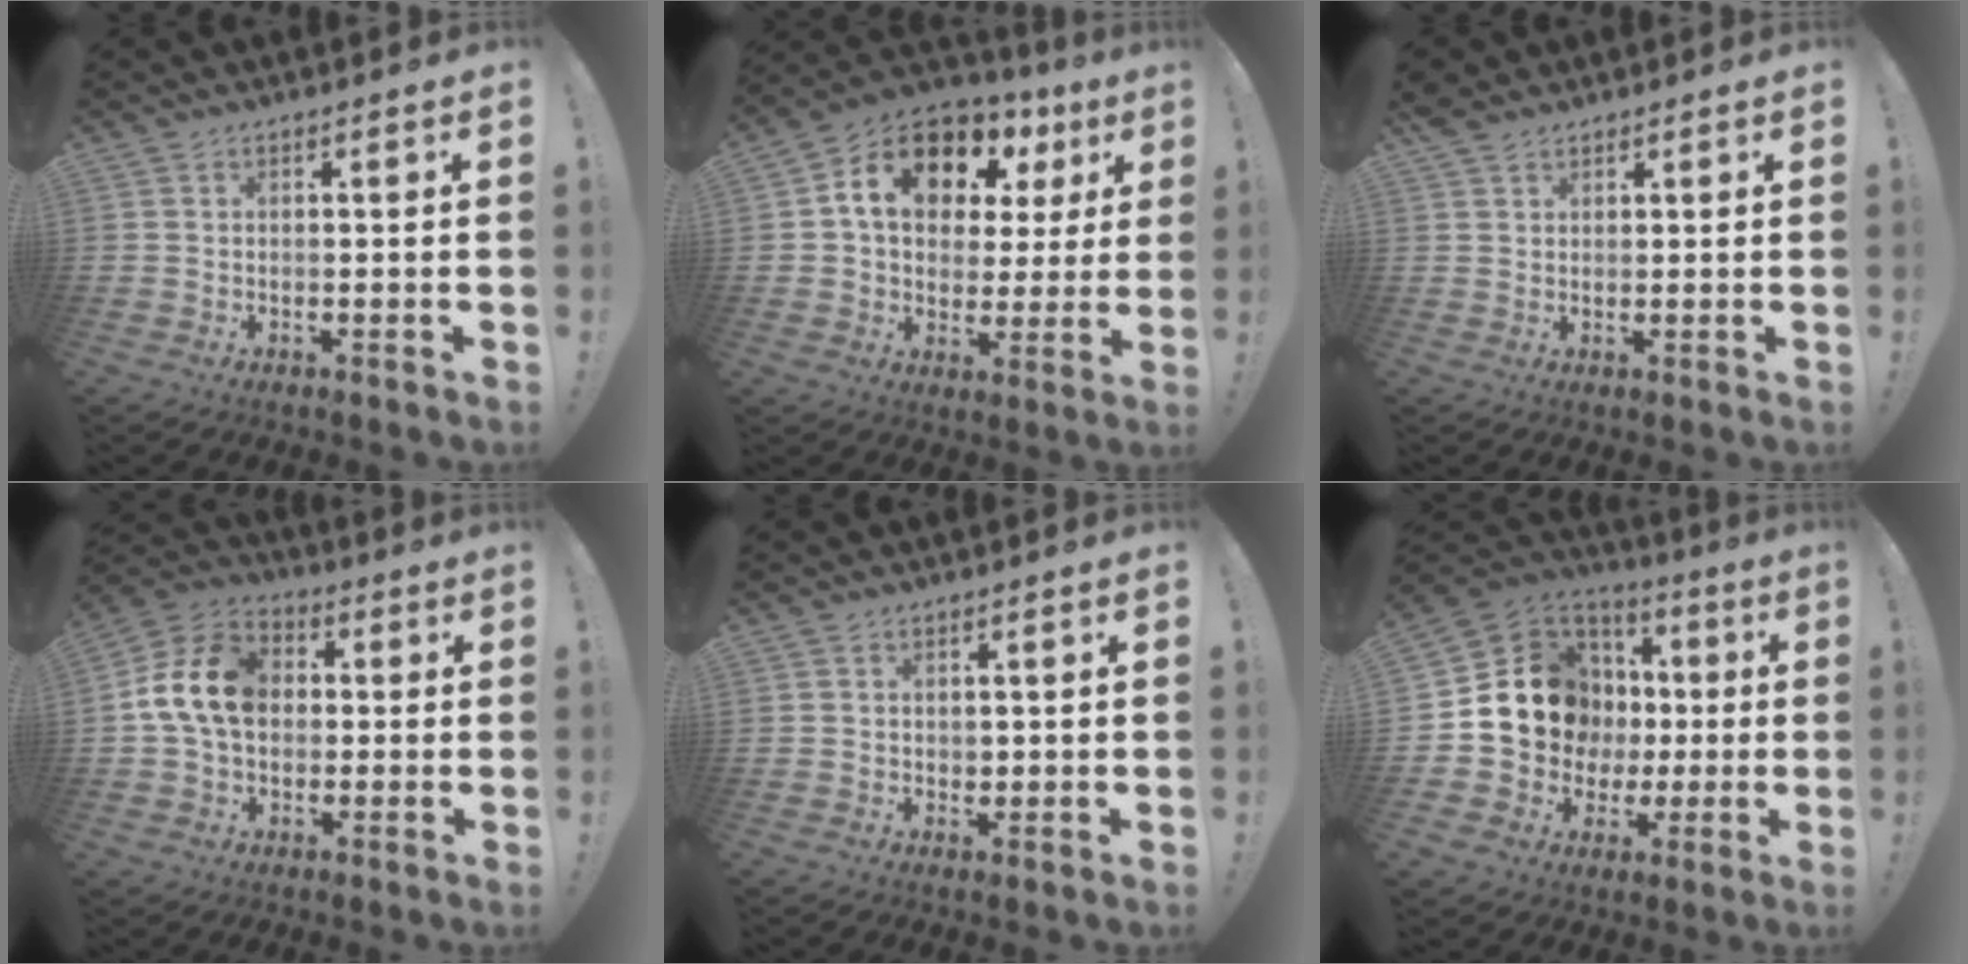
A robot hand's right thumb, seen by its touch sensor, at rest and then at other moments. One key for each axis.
{"total": 15.6, "fx": 7.1, "fy": 10.3, "fz": 9.3, "tx": -0.148, "ty": -0.031, "tz": 0.127}
{"total": 2.8, "fx": 2.3, "fy": 1.4, "fz": 0.8, "tx": -0.014, "ty": -0.008, "tz": 0.044}
{"total": 14.8, "fx": 1.5, "fy": 11.0, "fz": 9.8, "tx": -0.177, "ty": 0.016, "tz": 0.034}
{"total": 1.2, "fx": 0.5, "fy": 1.0, "fz": 0.2, "tx": 0.002, "ty": -0.001, "tz": 0.009}
{"total": 16.1, "fx": 1.6, "fy": 14.5, "fz": 6.9, "tx": -0.095, "ty": -0.004, "tz": 0.062}